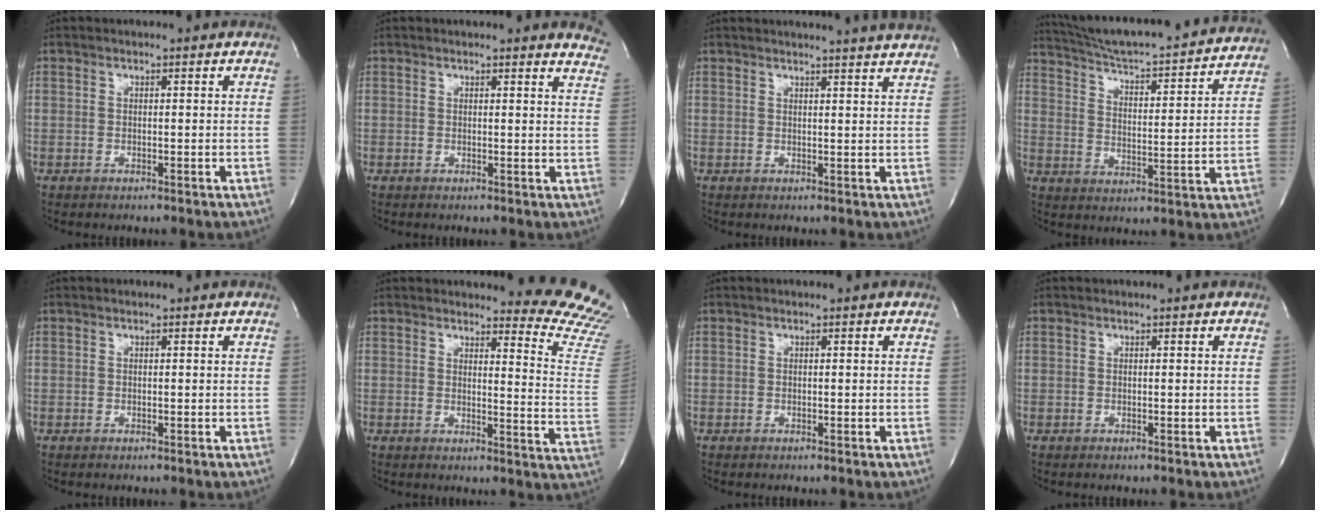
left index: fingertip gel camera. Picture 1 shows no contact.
{"total": 7.6, "force": [7.4, 1.4, 1.4], "torque": [0.014, -0.029, 0.043]}
{"total": 8.4, "force": [8.0, -1.3, 2.1], "torque": [-0.021, -0.016, 0.077]}
{"total": 24.5, "force": [22.6, 2.4, 9.1], "torque": [-0.144, -0.026, 0.303]}
{"total": 0.0}
{"total": 14.1, "force": [13.9, 0.9, 2.6], "torque": [-0.007, -0.150, 0.116]}
{"total": 0.0}
{"total": 0.0}